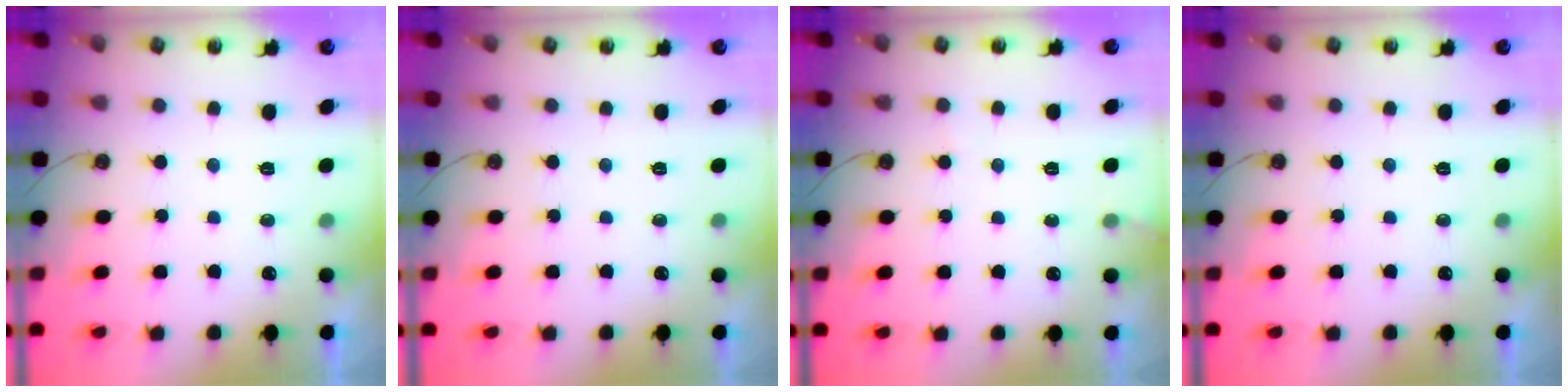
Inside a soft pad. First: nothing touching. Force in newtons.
{"total": 0.0}
{"total": 5.3, "press": 5.3, "slide": 0.4}
{"total": 0.0}